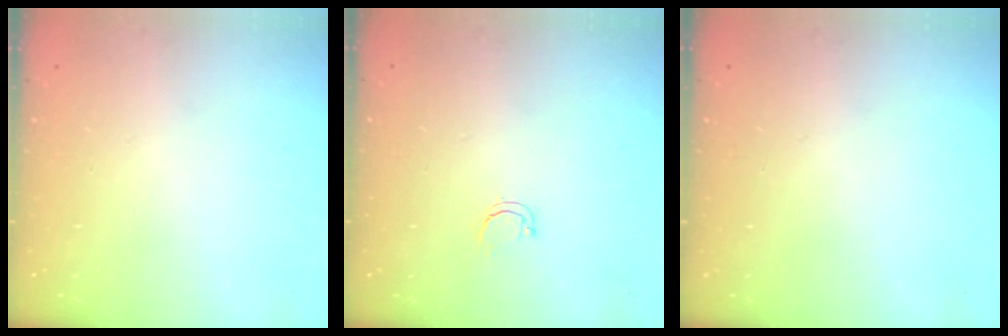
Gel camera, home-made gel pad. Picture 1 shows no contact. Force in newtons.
{"total": 3.5, "press": 3.4, "slide": 0.8}
{"total": 0.0}